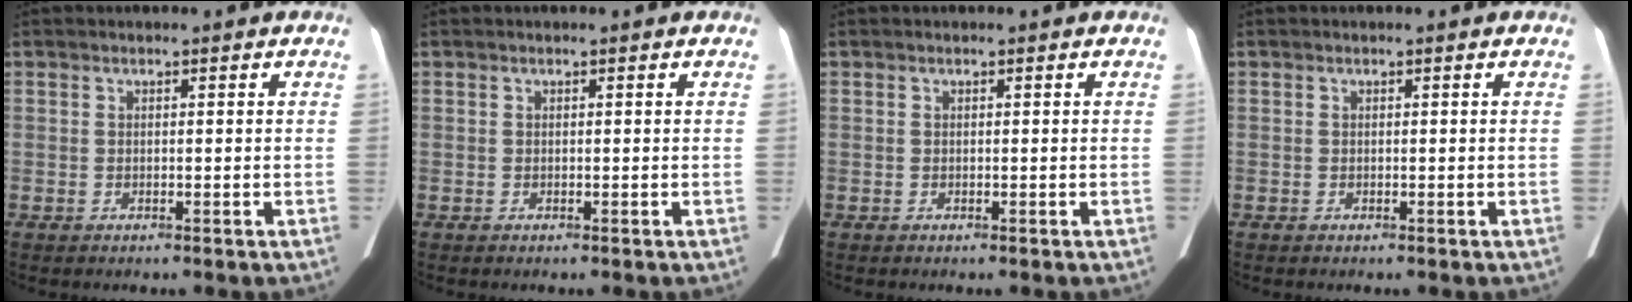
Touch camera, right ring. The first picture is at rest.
{"total": 0.0}
{"total": 0.0}
{"total": 0.0}